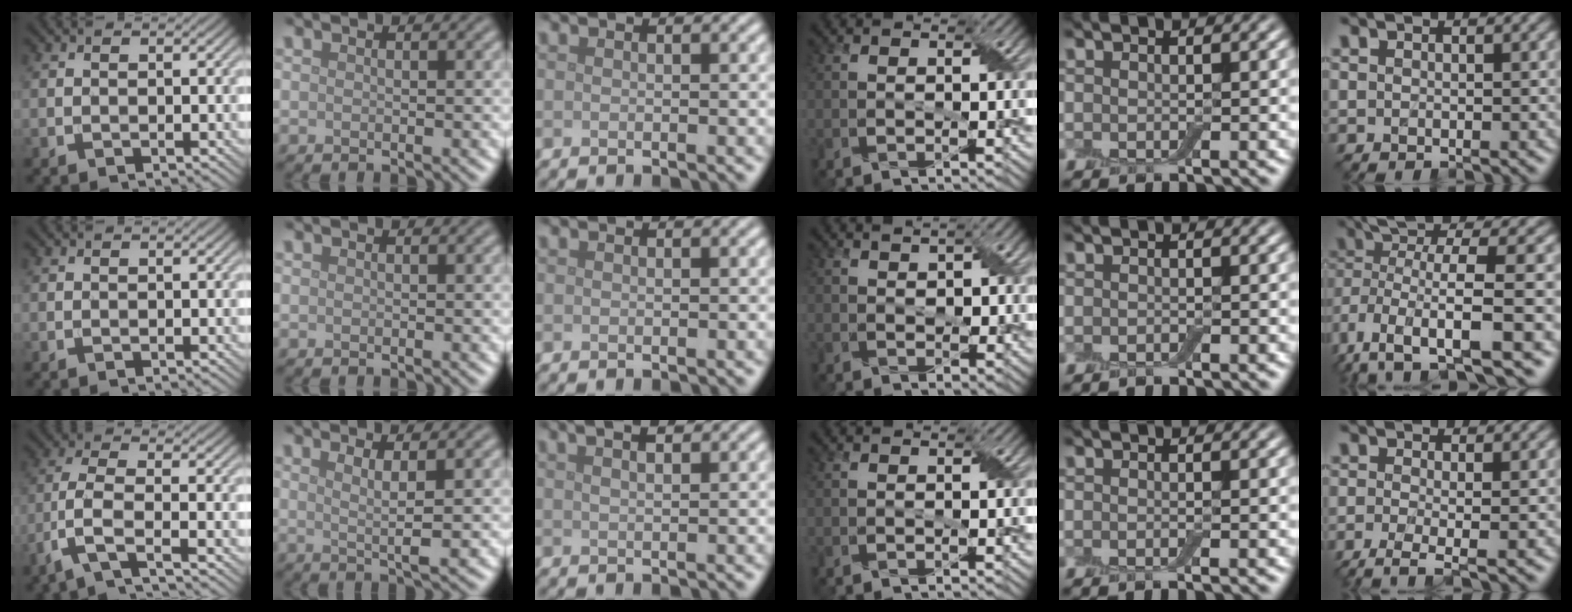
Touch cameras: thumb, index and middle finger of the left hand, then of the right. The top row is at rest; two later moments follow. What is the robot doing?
{"motion": "peel", "object": "bubble wrap"}